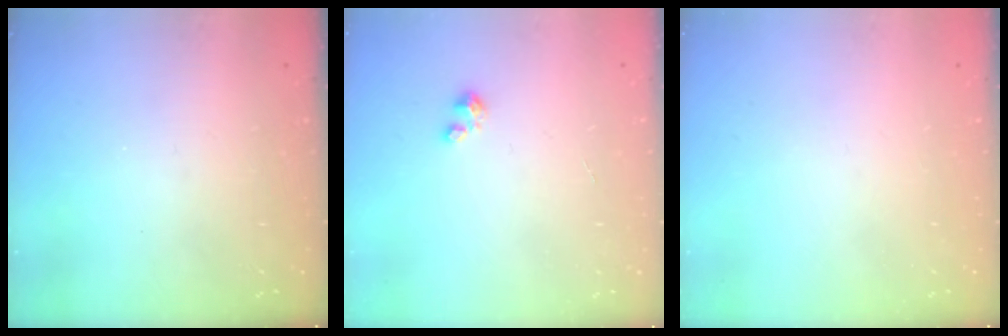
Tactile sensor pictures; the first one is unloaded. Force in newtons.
{"total": 1.6, "press": 1.6, "slide": 0.2}
{"total": 0.0}